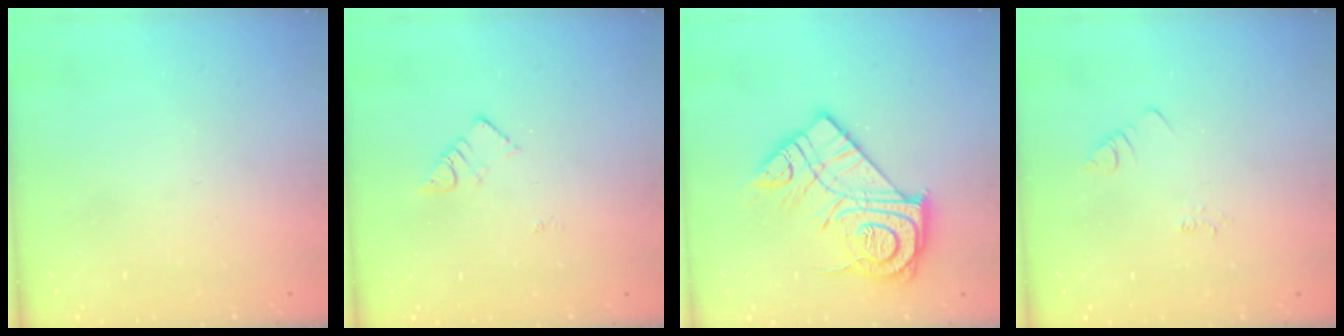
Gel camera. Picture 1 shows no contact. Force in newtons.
{"total": 3.8, "press": 3.8, "slide": 0.4}
{"total": 19.1, "press": 19.1, "slide": 1.3}
{"total": 1.9, "press": 1.9, "slide": 0.2}